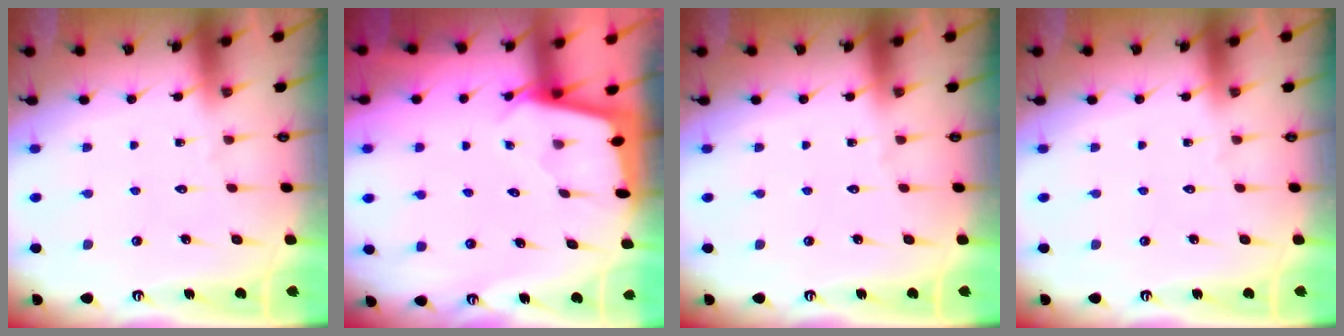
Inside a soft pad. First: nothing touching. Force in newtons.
{"total": 1.8, "press": 1.8, "slide": 0.2}
{"total": 0.0}
{"total": 0.0}